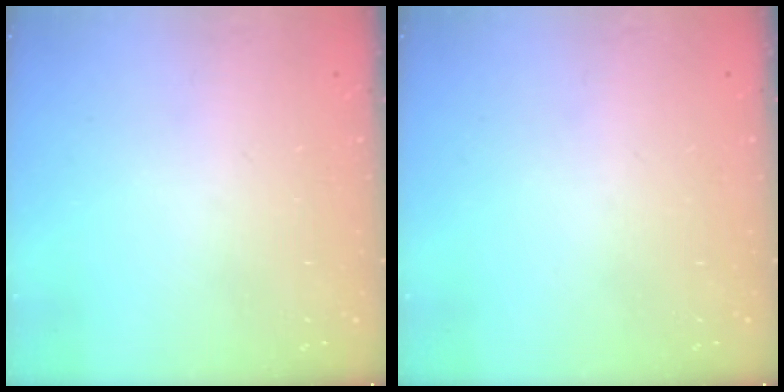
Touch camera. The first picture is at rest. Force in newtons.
{"total": 0.0}